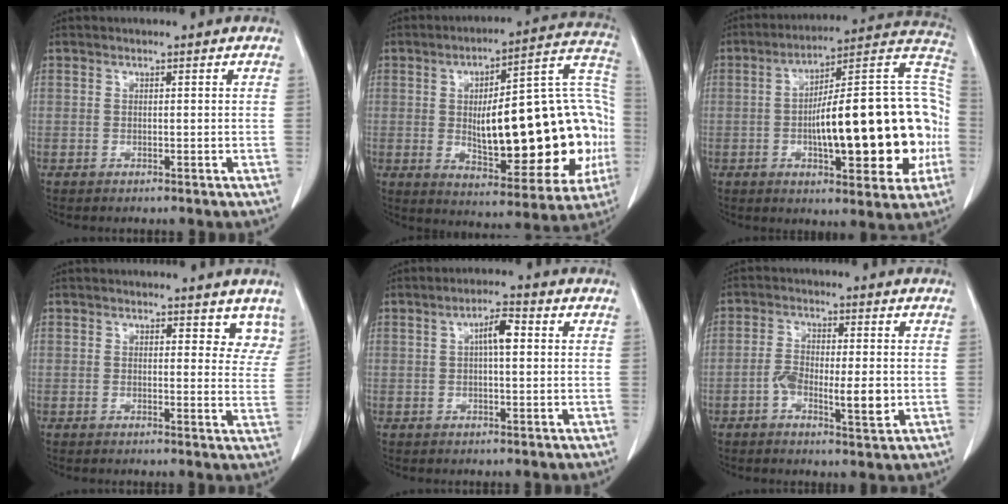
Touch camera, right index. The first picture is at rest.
{"total": 27.6, "force": [-2.3, 8.4, 26.2], "torque": [-0.302, 0.033, -0.014]}
{"total": 25.6, "force": [-3.3, 6.2, 24.6], "torque": [-0.298, 0.040, -0.039]}
{"total": 5.6, "force": [4.7, 2.5, 1.8], "torque": [0.008, -0.017, 0.037]}
{"total": 4.1, "force": [0.7, 1.0, 3.9], "torque": [-0.067, 0.011, 0.010]}
{"total": 6.5, "force": [-1.6, 2.0, 6.0], "torque": [-0.103, 0.000, -0.023]}